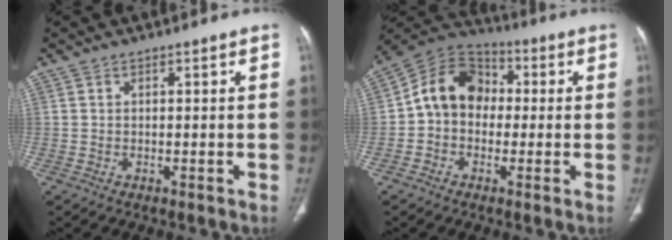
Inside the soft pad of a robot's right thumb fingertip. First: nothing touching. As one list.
[{"total": 11.7, "force": [0.1, 9.5, 6.9], "torque": [-0.093, 0.039, -0.017]}]